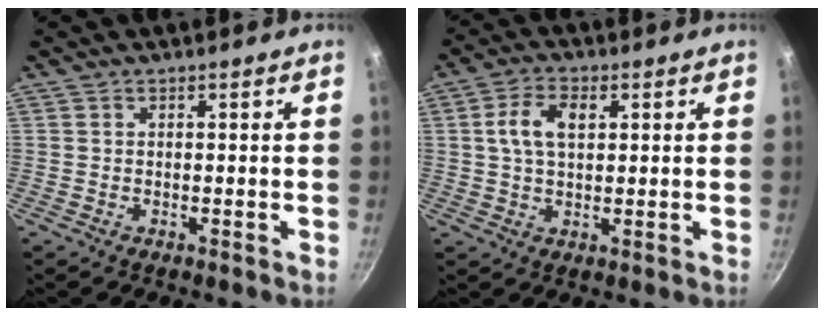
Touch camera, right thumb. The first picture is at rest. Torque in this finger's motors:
{"motor_torque": [0.13, 0.14, 0.39, -0.23, 0.25]}